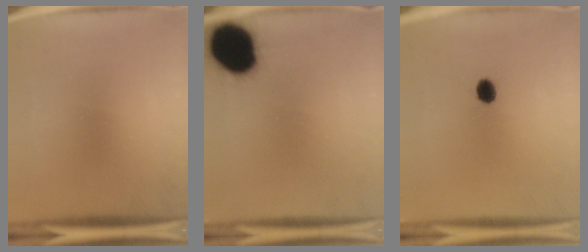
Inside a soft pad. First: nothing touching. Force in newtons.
{"total": 18.5}
{"total": 3.1}